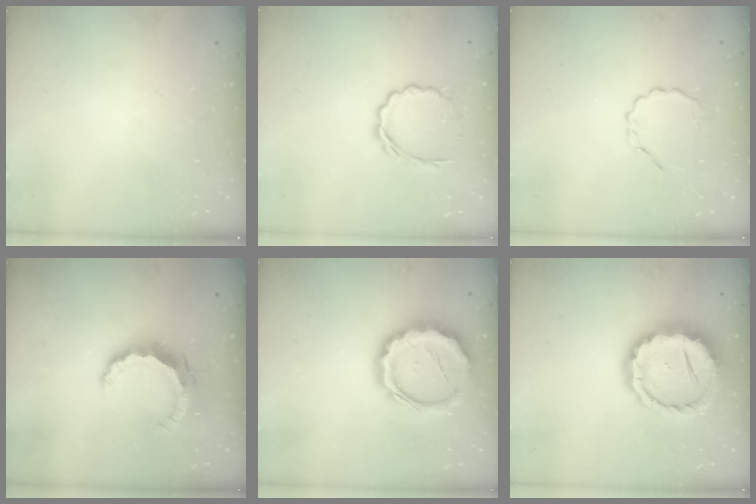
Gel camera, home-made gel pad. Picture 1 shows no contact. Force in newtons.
{"total": 6.0, "press": 5.9, "slide": 1.5}
{"total": 3.0, "press": 2.8, "slide": 1.0}
{"total": 7.9, "press": 7.9, "slide": 0.8}
{"total": 16.6, "press": 16.4, "slide": 2.5}
{"total": 13.9, "press": 13.6, "slide": 2.5}